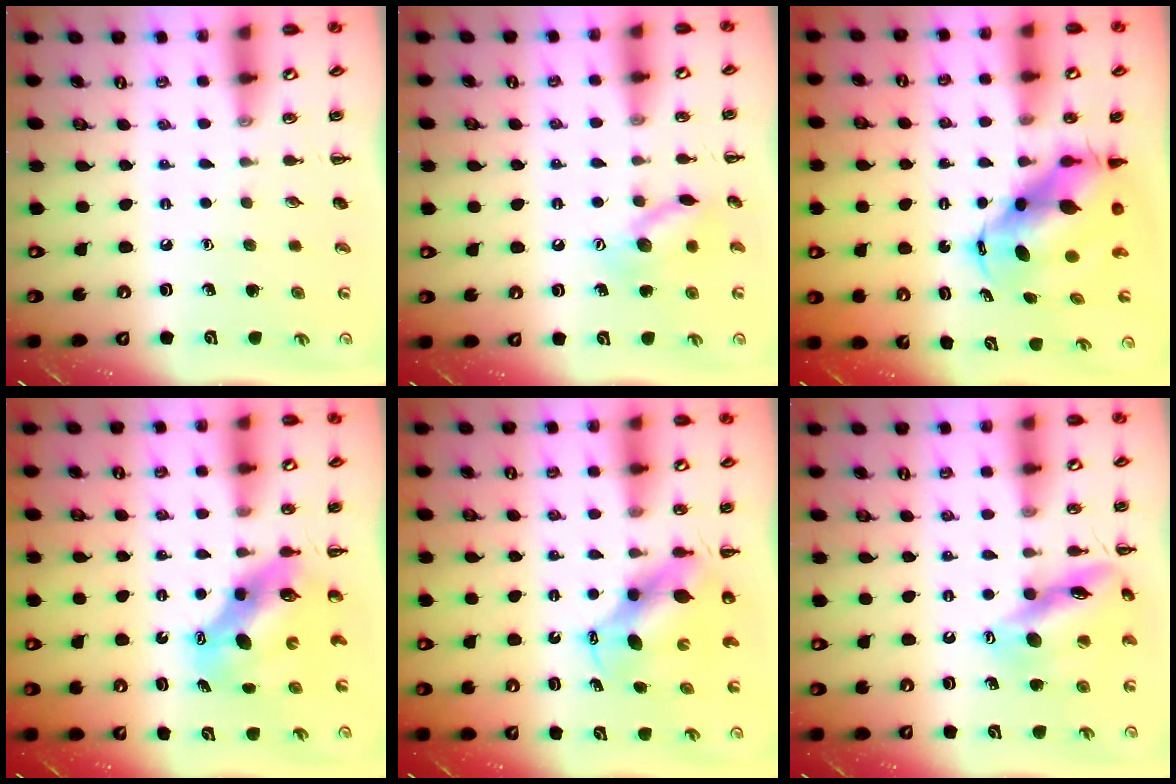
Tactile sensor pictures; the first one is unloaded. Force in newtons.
{"total": 11.3, "press": 11.2, "slide": 0.8}
{"total": 8.9, "press": 8.6, "slide": 2.1}
{"total": 7.7, "press": 7.5, "slide": 1.9}
{"total": 5.9, "press": 5.8, "slide": 1.1}
{"total": 14.4, "press": 14.2, "slide": 2.0}